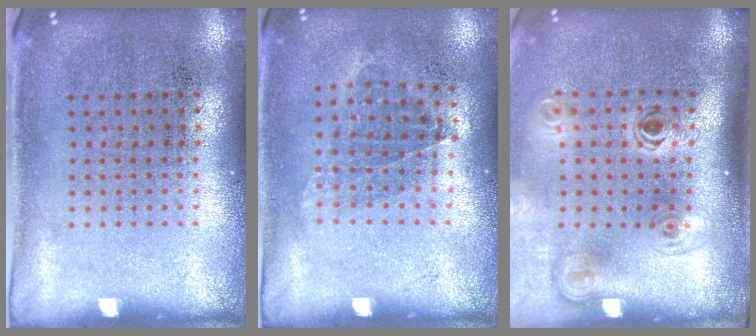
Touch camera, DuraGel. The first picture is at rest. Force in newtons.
{"total": 1.0, "press": 0.8, "slide": 0.6}
{"total": 2.1, "press": 1.4, "slide": 1.6}